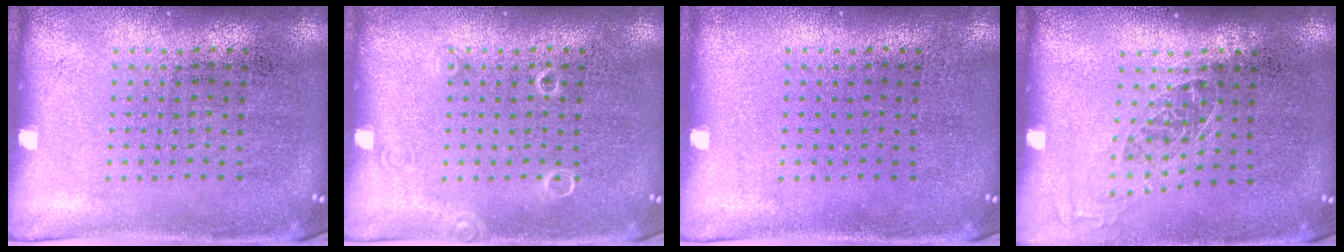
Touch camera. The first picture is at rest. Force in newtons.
{"total": 0.9, "press": 0.9, "slide": 0.1}
{"total": 0.0}
{"total": 1.0, "press": 0.9, "slide": 0.5}